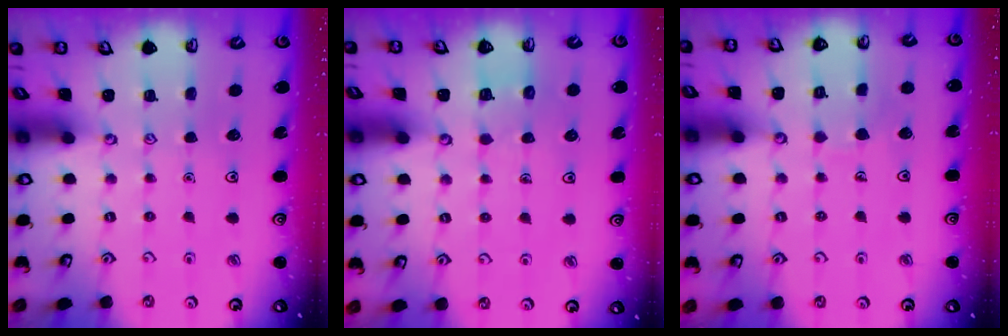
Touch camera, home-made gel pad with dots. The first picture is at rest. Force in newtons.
{"total": 4.1, "press": 4.1, "slide": 0.3}
{"total": 4.1, "press": 4.1, "slide": 0.2}